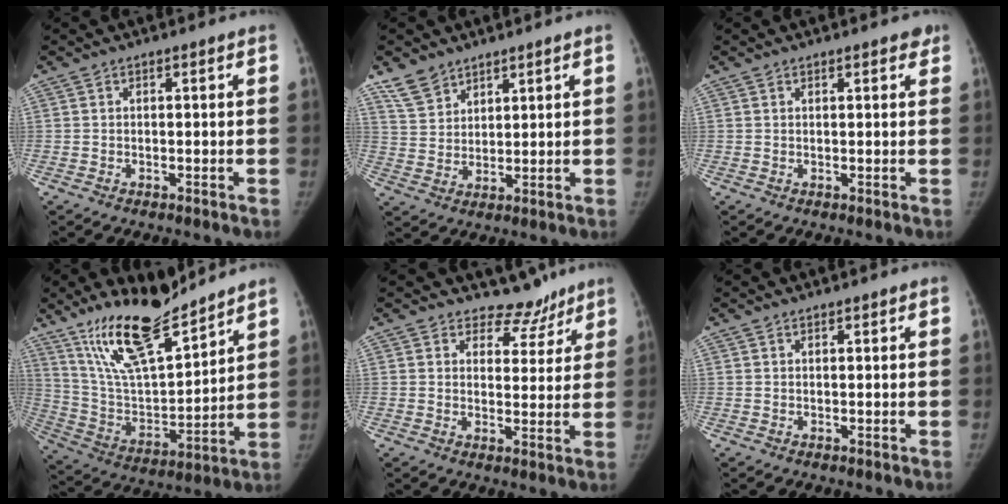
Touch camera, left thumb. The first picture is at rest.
{"total": 6.1, "force": [4.8, 3.4, 1.7], "torque": [-0.019, -0.021, 0.102]}
{"total": 1.7, "force": [1.4, 0.7, 0.8], "torque": [0.003, -0.002, 0.012]}
{"total": 19.3, "force": [14.7, 5.5, 11.2], "torque": [-0.167, -0.081, 0.278]}
{"total": 6.0, "force": [5.1, 3.2, 0.1], "torque": [0.030, -0.043, 0.070]}
{"total": 0.6, "force": [0.5, 0.2, 0.2], "torque": [-0.006, -0.003, 0.008]}